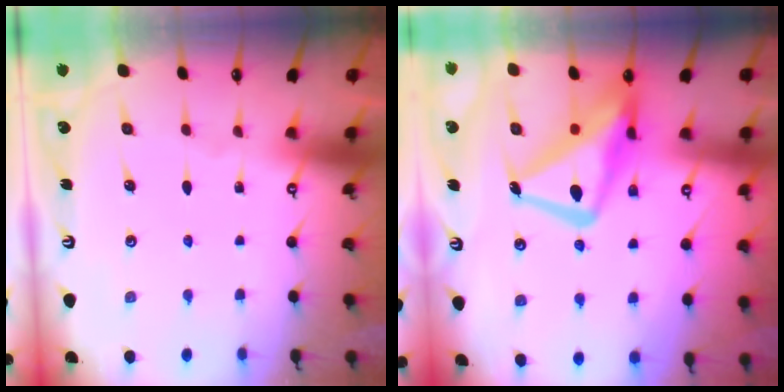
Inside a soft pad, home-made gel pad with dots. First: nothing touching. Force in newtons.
{"total": 17.2, "press": 17.2, "slide": 1.6}